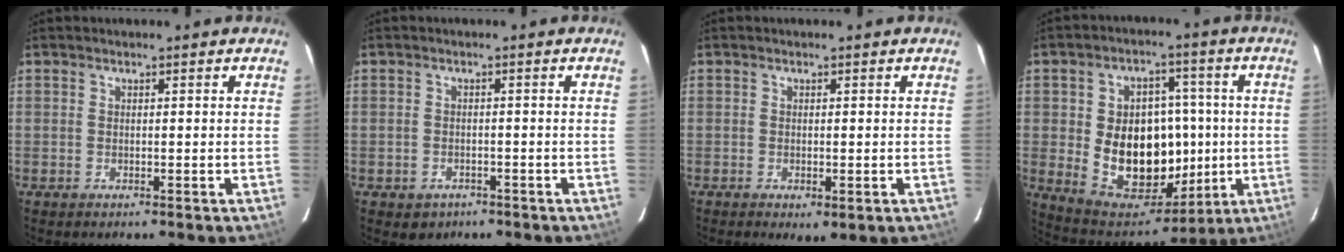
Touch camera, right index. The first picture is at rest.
{"total": 3.0, "force": [-1.6, 2.5, 0.7], "torque": [-0.022, 0.002, -0.017]}
{"total": 2.8, "force": [-0.8, 1.0, 2.5], "torque": [-0.043, -0.011, -0.006]}
{"total": 18.5, "force": [-1.1, 13.9, 12.1], "torque": [-0.241, 0.013, 0.011]}